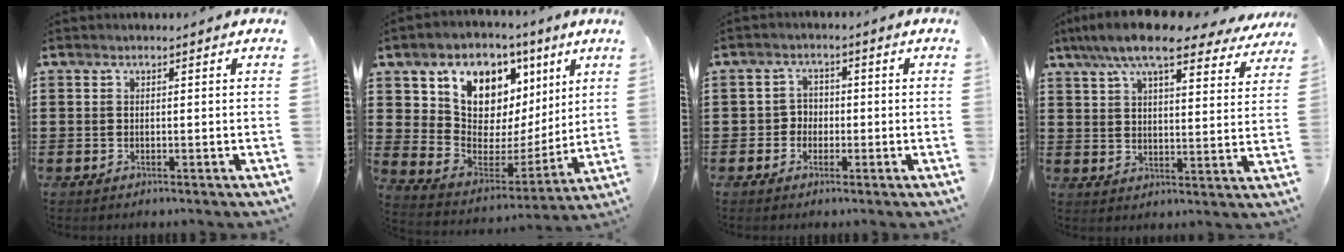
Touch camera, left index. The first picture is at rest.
{"total": 9.7, "force": [5.7, 7.2, 3.3], "torque": [-0.091, -0.051, 0.107]}
{"total": 2.5, "force": [-1.0, 2.2, 0.7], "torque": [-0.023, 0.006, -0.024]}
{"total": 10.3, "force": [8.5, 1.6, 5.7], "torque": [-0.129, -0.024, 0.149]}